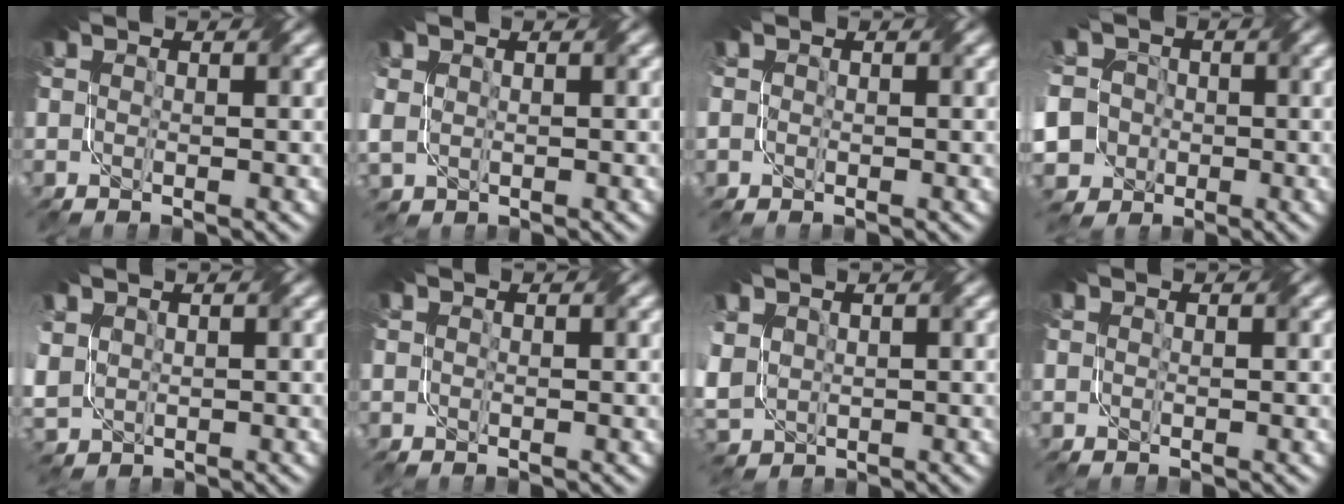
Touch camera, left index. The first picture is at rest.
{"total": 1.4, "force": [0.4, 1.1, 0.8], "torque": [-0.028, 0.000, 0.010]}
{"total": 0.7, "force": [-0.1, 0.7, 0.0], "torque": [-0.003, -0.005, -0.005]}
{"total": 12.1, "force": [-1.9, 11.0, 4.9], "torque": [-0.141, -0.004, -0.059]}
{"total": 2.8, "force": [0.9, 2.2, 1.5], "torque": [-0.057, 0.001, 0.021]}
{"total": 0.0}
{"total": 3.8, "force": [0.8, 2.9, 2.3], "torque": [-0.079, 0.001, 0.017]}
{"total": 0.0}